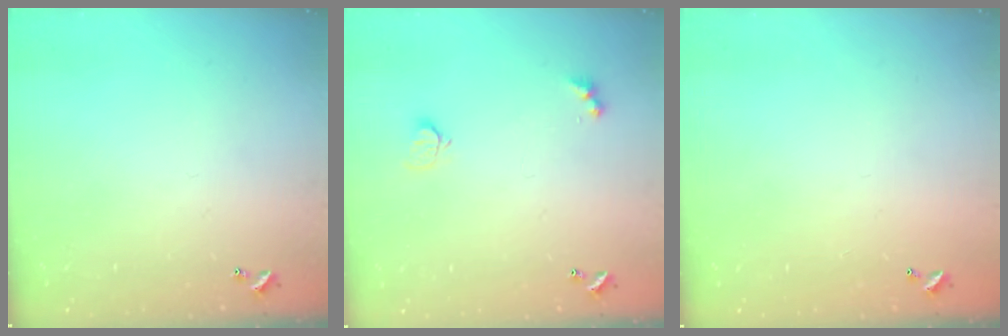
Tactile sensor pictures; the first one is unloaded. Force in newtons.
{"total": 3.2, "press": 3.2, "slide": 0.5}
{"total": 2.8, "press": 2.8, "slide": 0.1}